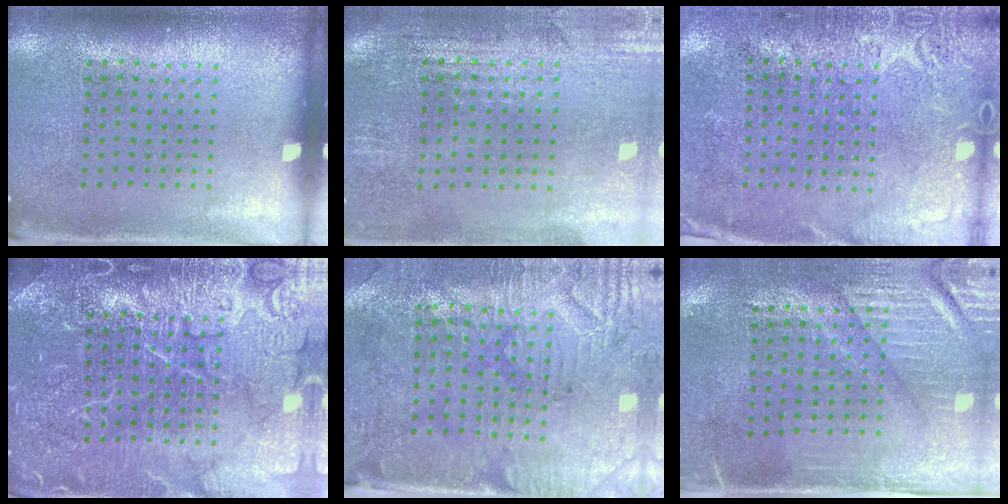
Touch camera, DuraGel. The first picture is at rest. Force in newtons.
{"total": 0.6, "press": 0.5, "slide": 0.3}
{"total": 2.8, "press": 2.4, "slide": 1.4}
{"total": 7.2, "press": 7.1, "slide": 1.0}
{"total": 3.1, "press": 2.7, "slide": 1.5}
{"total": 3.1, "press": 2.6, "slide": 1.6}